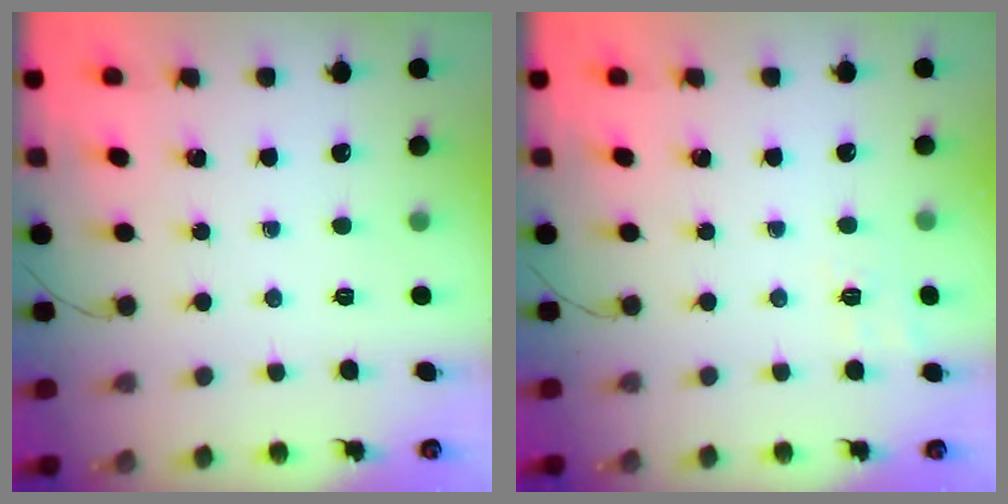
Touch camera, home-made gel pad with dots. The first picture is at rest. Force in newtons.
{"total": 6.2, "press": 5.9, "slide": 1.9}